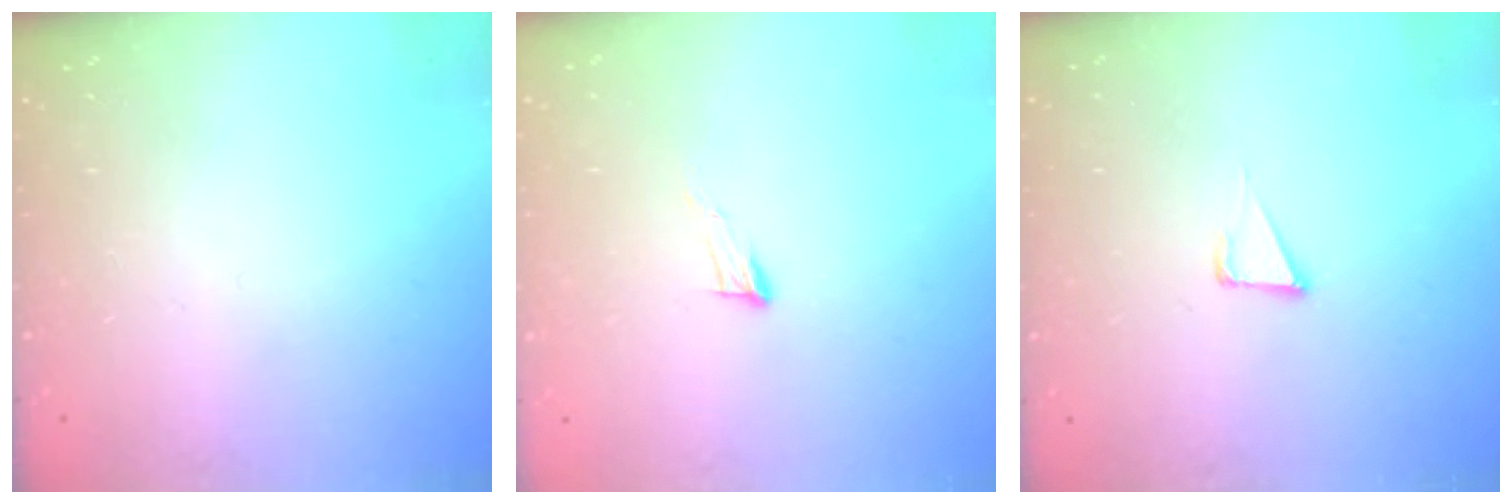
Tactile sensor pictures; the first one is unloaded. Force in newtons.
{"total": 6.3, "press": 6.2, "slide": 1.0}
{"total": 4.2, "press": 2.8, "slide": 3.1}